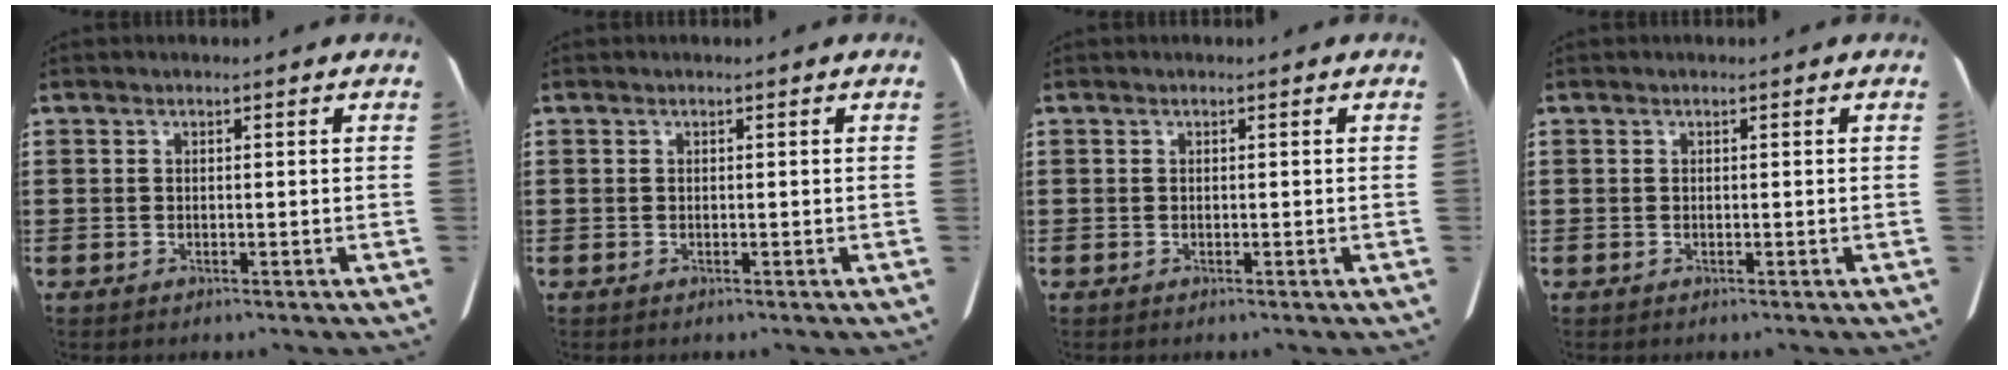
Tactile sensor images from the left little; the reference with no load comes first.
{"total": 0.0}
{"total": 0.0}
{"total": 0.0}